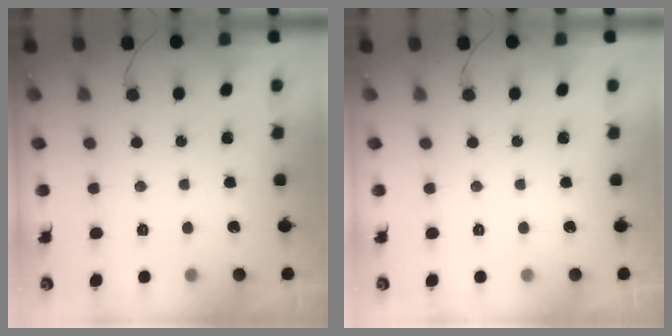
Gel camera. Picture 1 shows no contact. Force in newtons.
{"total": 0.0}